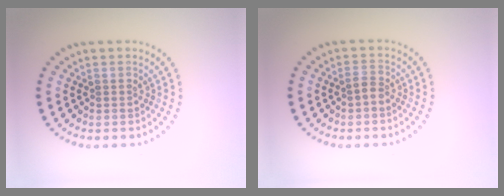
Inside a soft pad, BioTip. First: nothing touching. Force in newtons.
{"total": 1.1, "press": 1.0, "slide": 0.5}